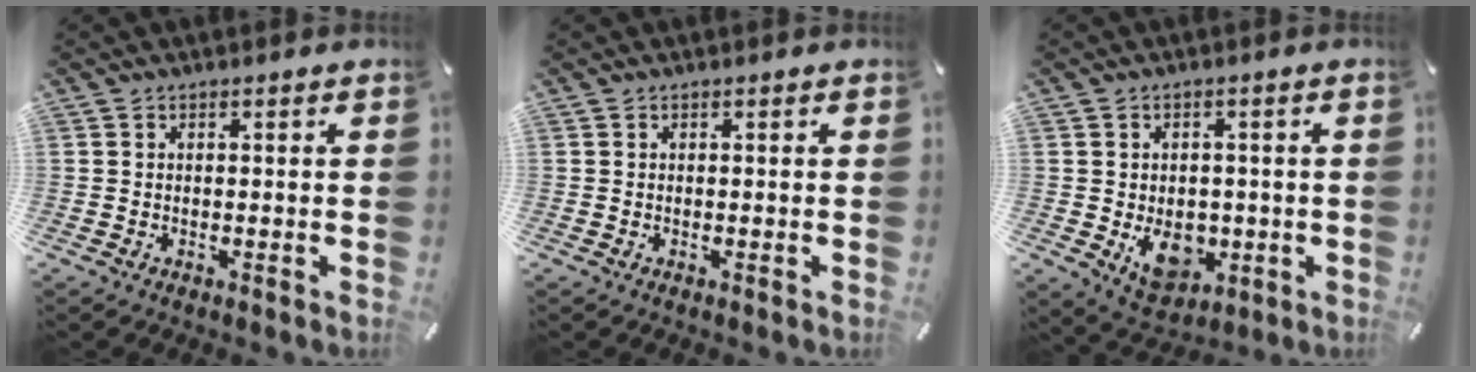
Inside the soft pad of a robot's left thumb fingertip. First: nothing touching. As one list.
[{"total": 0.0}, {"total": 9.8, "force": [-2.1, 7.6, 5.9], "torque": [-0.065, 0.001, -0.033]}]